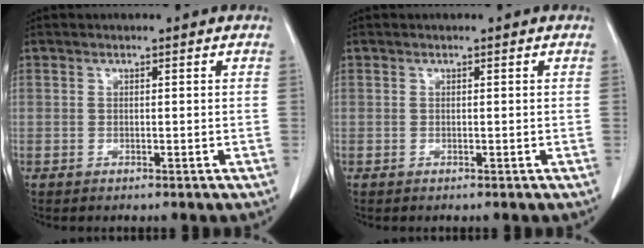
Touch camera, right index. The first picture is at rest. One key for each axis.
{"total": 0.0}